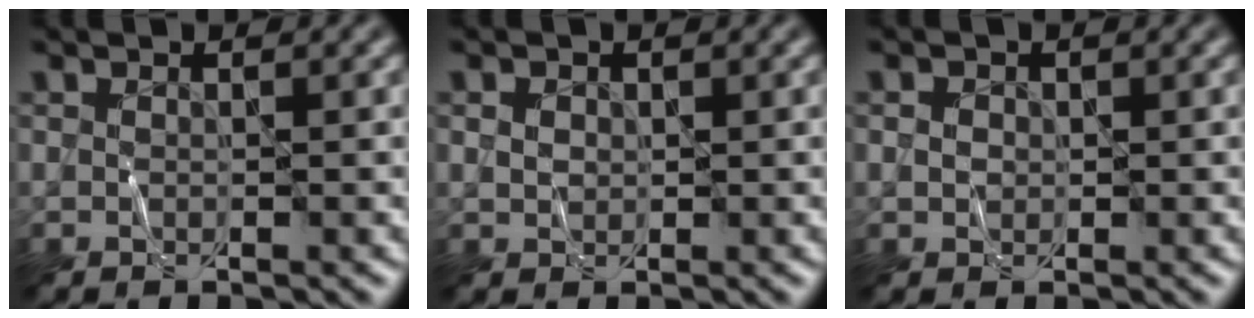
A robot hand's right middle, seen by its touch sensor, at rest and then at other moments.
{"total": 1.1, "force": [0.3, 1.0, 0.5], "torque": [-0.011, 0.000, 0.005]}
{"total": 1.0, "force": [0.1, 0.9, 0.4], "torque": [-0.006, 0.000, -0.001]}